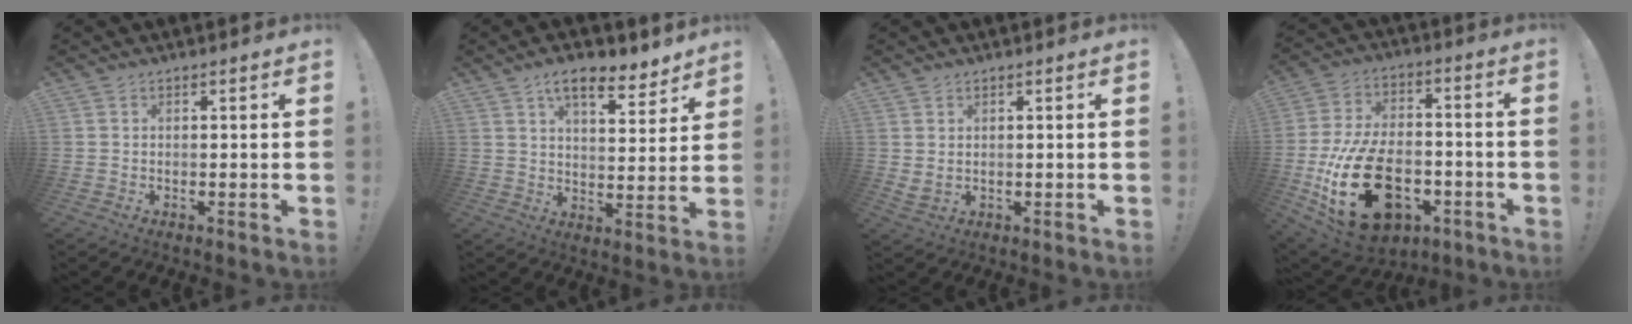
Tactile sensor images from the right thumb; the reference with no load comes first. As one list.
[{"total": 10.7, "force": [7.6, 3.8, 6.5], "torque": [-0.093, -0.047, 0.132]}, {"total": 2.2, "force": [1.4, 0.8, 1.5], "torque": [-0.028, -0.005, 0.026]}, {"total": 25.8, "force": [-7.9, 16.2, 18.5], "torque": [-0.342, 0.055, -0.109]}]